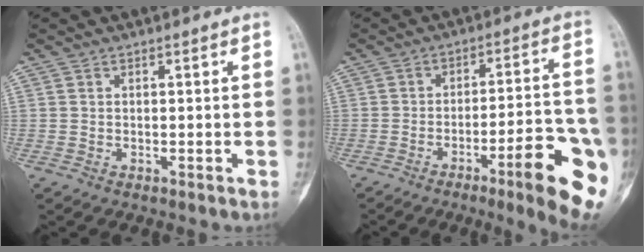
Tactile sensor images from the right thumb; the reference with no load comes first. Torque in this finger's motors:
{"motor_torque": [0.25, 0.86, 0.43, 0.04, 0.06]}